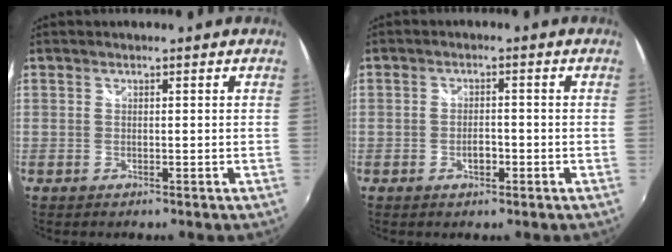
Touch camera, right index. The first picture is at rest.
{"total": 2.6, "force": [-1.2, 1.3, 1.9], "torque": [-0.036, 0.001, -0.022]}